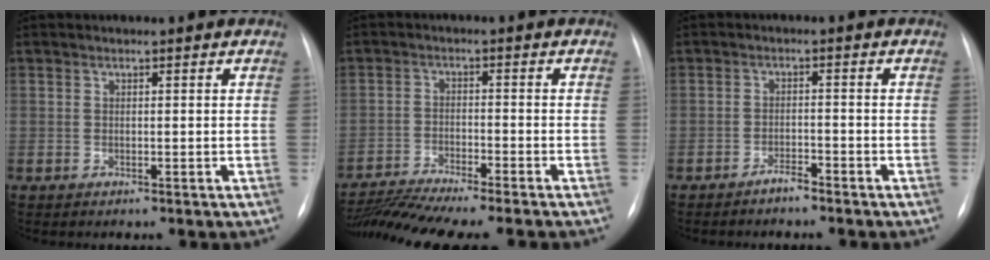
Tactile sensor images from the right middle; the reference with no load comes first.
{"total": 13.0, "force": [-11.6, -0.6, 5.8], "torque": [-0.091, -0.017, -0.184]}
{"total": 2.2, "force": [-2.0, 0.3, 0.9], "torque": [-0.017, 0.000, -0.034]}